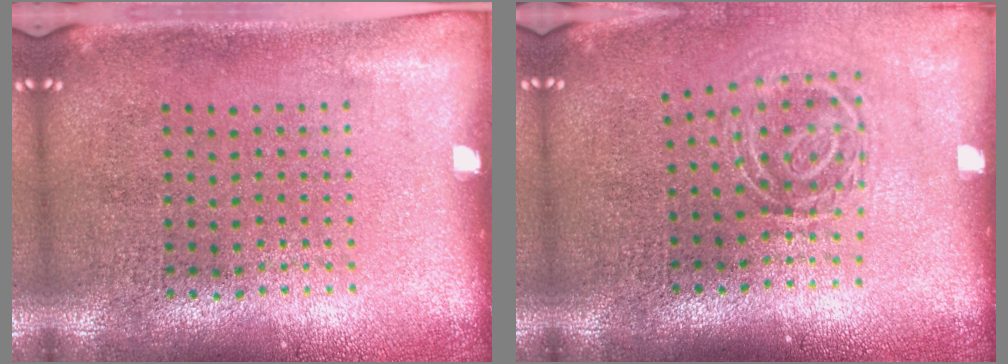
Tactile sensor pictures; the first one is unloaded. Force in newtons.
{"total": 1.8, "press": 1.2, "slide": 1.4}